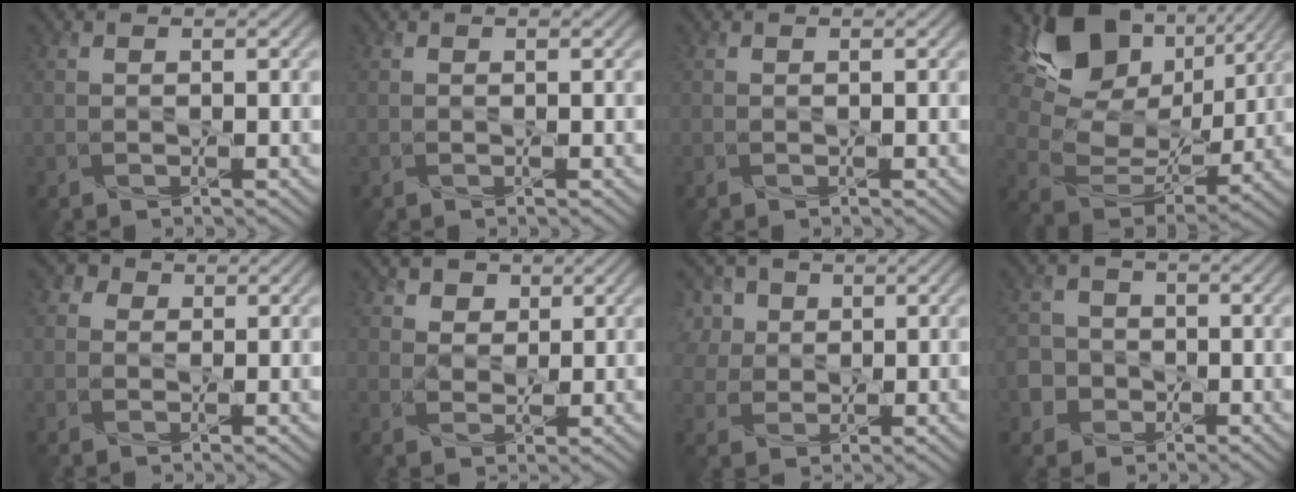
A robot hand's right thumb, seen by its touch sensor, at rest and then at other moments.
{"total": 0.0}
{"total": 0.0}
{"total": 15.3, "force": [7.3, 10.2, 8.8], "torque": [-0.199, 0.007, 0.140]}
{"total": 2.7, "force": [0.8, 2.4, 0.6], "torque": [-0.025, 0.006, 0.000]}
{"total": 2.7, "force": [1.6, 2.1, 0.3], "torque": [-0.015, -0.006, 0.025]}
{"total": 6.0, "force": [2.3, 5.0, 2.4], "torque": [-0.095, 0.013, 0.044]}
{"total": 4.1, "force": [-1.9, 3.7, 0.1], "torque": [-0.005, 0.002, -0.054]}